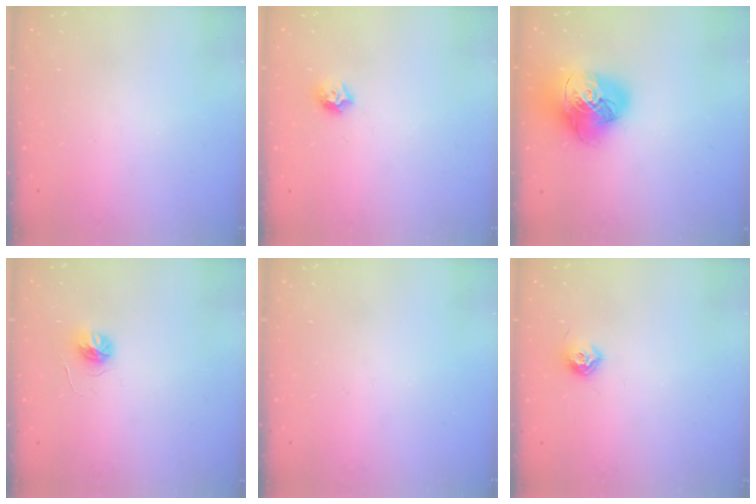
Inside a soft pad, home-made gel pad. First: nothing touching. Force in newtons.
{"total": 6.4, "press": 6.4, "slide": 0.8}
{"total": 17.3, "press": 17.2, "slide": 2.0}
{"total": 5.2, "press": 5.2, "slide": 0.6}
{"total": 0.0}
{"total": 7.9, "press": 7.8, "slide": 0.9}